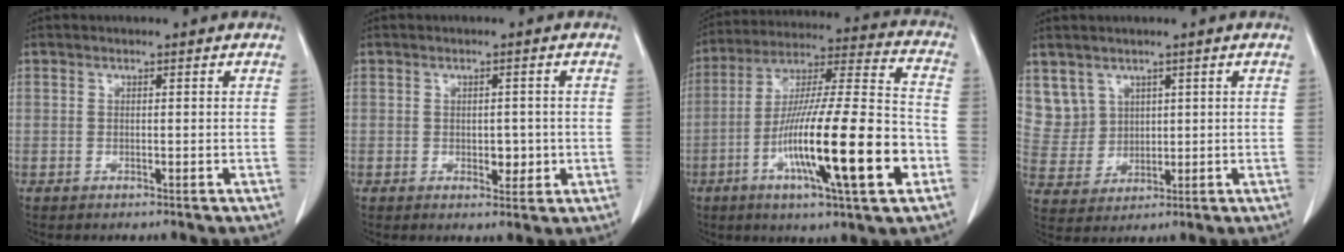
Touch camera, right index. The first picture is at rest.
{"total": 3.1, "force": [-0.3, 1.9, 2.4], "torque": [-0.027, 0.000, 0.002]}
{"total": 22.4, "force": [-7.3, 1.8, 21.1], "torque": [-0.354, -0.015, -0.123]}
{"total": 6.4, "force": [3.6, 5.3, 0.1], "torque": [-0.003, 0.013, 0.088]}